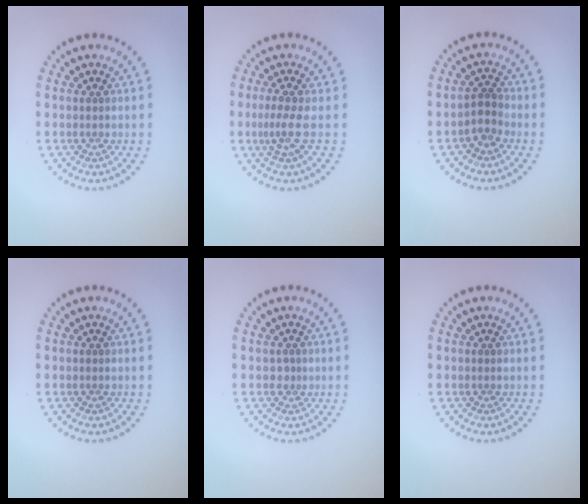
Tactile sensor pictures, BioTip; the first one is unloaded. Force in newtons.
{"total": 2.2, "press": 1.5, "slide": 1.6}
{"total": 1.8, "press": 1.5, "slide": 1.0}
{"total": 0.0}
{"total": 0.7, "press": 0.5, "slide": 0.5}
{"total": 0.0}